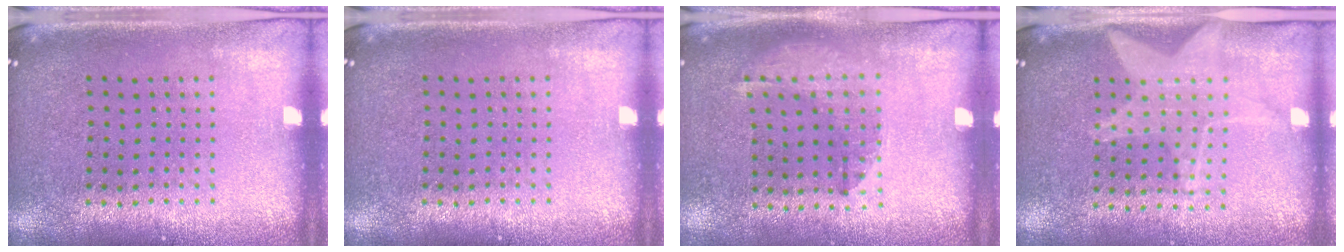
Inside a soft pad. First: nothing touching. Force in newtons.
{"total": 0.0}
{"total": 1.3, "press": 0.9, "slide": 1.0}
{"total": 1.6, "press": 1.5, "slide": 0.6}